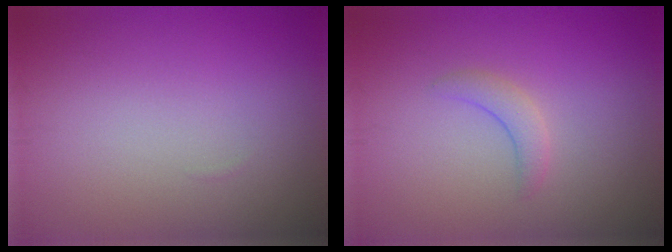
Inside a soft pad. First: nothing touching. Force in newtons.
{"total": 1.6, "press": 1.6, "slide": 0.2}